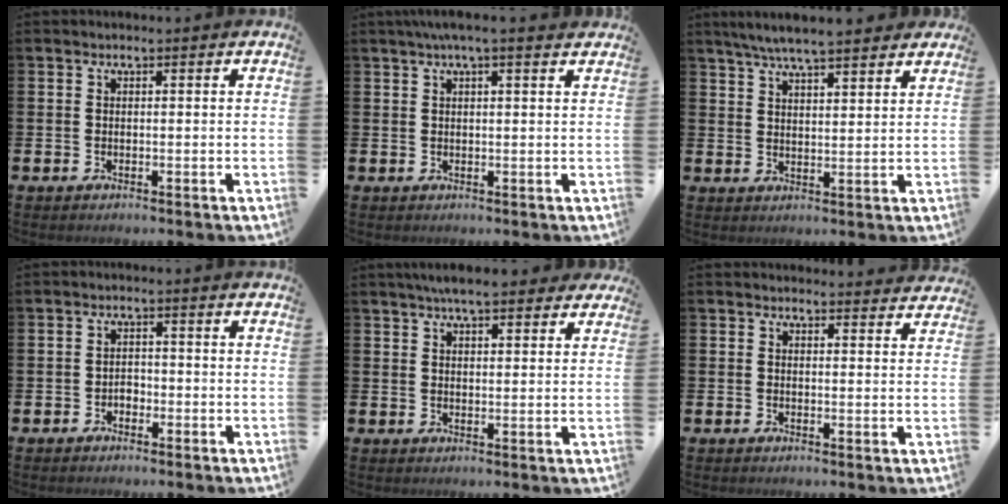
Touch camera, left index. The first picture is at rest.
{"total": 1.6, "force": [1.0, 0.0, 1.2], "torque": [-0.017, 0.000, 0.016]}
{"total": 6.0, "force": [5.6, 0.5, 2.1], "torque": [-0.046, -0.021, 0.099]}
{"total": 1.4, "force": [-0.7, 1.1, 0.4], "torque": [-0.006, 0.000, -0.018]}
{"total": 5.1, "force": [4.6, 1.1, 1.9], "torque": [-0.031, -0.015, 0.081]}
{"total": 2.3, "force": [2.3, 0.3, -0.2], "torque": [0.013, -0.017, 0.039]}